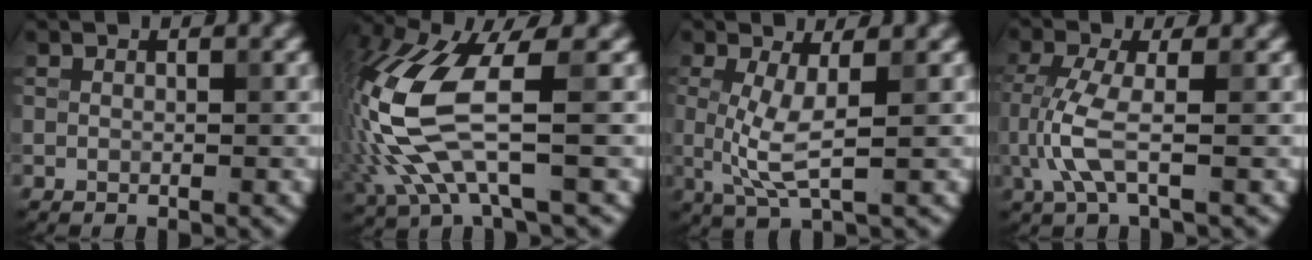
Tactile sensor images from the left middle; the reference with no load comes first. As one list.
[{"total": 9.6, "force": [-0.7, 3.3, 9.0], "torque": [-0.224, 0.004, -0.014]}, {"total": 3.6, "force": [0.2, 0.9, 3.5], "torque": [-0.083, -0.006, 0.006]}, {"total": 3.6, "force": [-0.9, 0.8, 3.4], "torque": [-0.092, -0.004, -0.020]}]